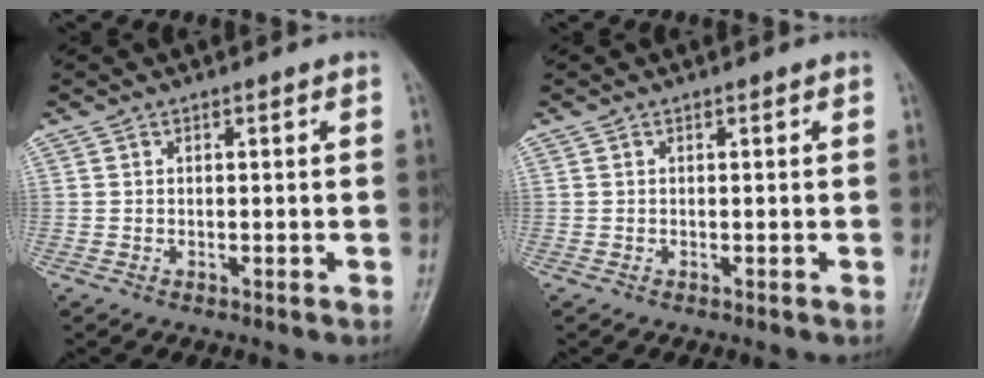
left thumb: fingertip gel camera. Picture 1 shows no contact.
{"total": 0.0}